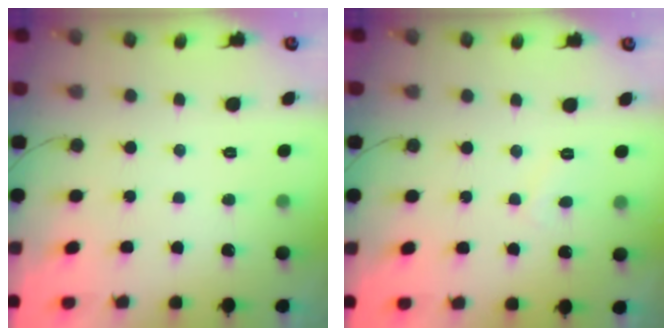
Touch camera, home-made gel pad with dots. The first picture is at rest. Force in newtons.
{"total": 3.0, "press": 3.0, "slide": 0.4}